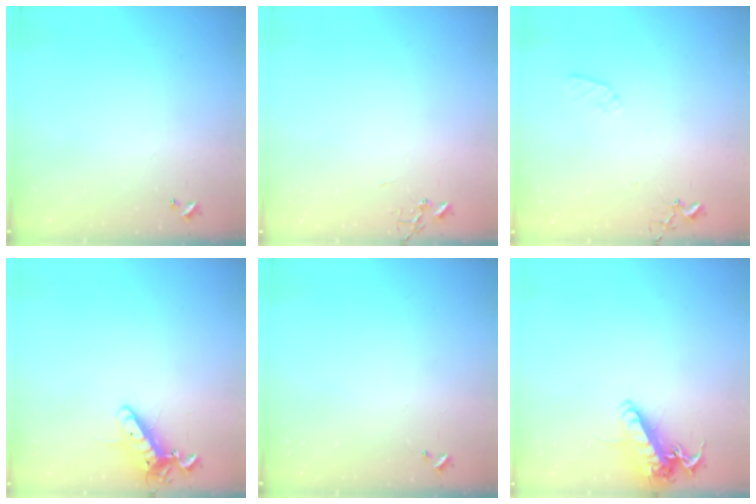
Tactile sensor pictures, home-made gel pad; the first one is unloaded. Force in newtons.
{"total": 0.0}
{"total": 6.6, "press": 6.5, "slide": 0.7}
{"total": 11.6, "press": 11.5, "slide": 1.5}
{"total": 0.0}
{"total": 13.8, "press": 13.7, "slide": 1.9}